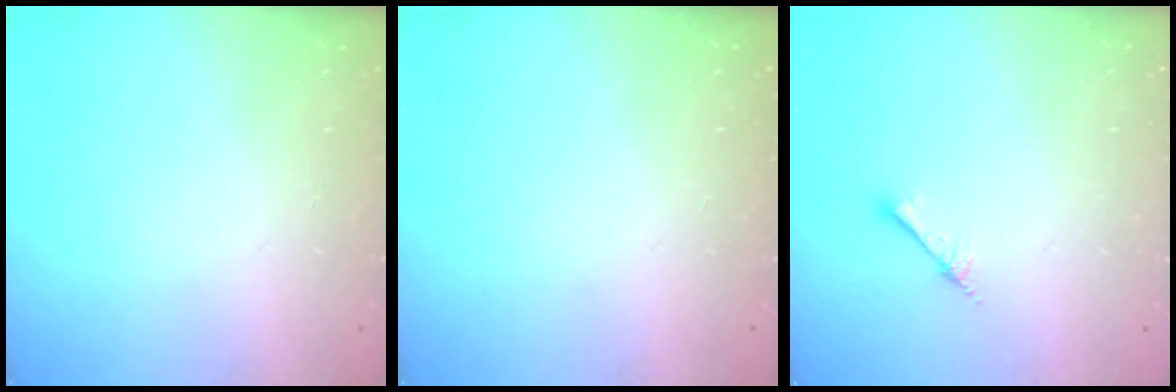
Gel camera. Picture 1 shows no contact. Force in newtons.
{"total": 0.0}
{"total": 2.6, "press": 2.6, "slide": 0.3}